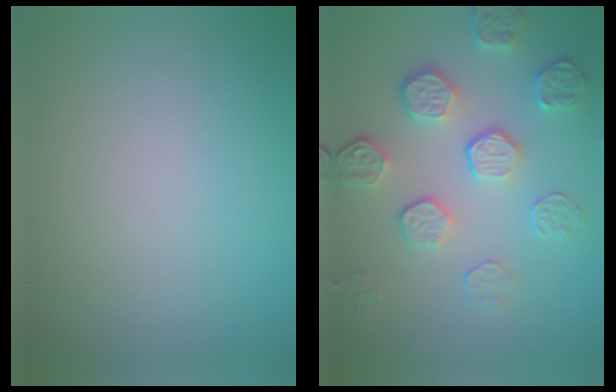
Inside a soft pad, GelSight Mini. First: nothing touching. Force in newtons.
{"total": 5.3, "press": 3.8, "slide": 3.7}